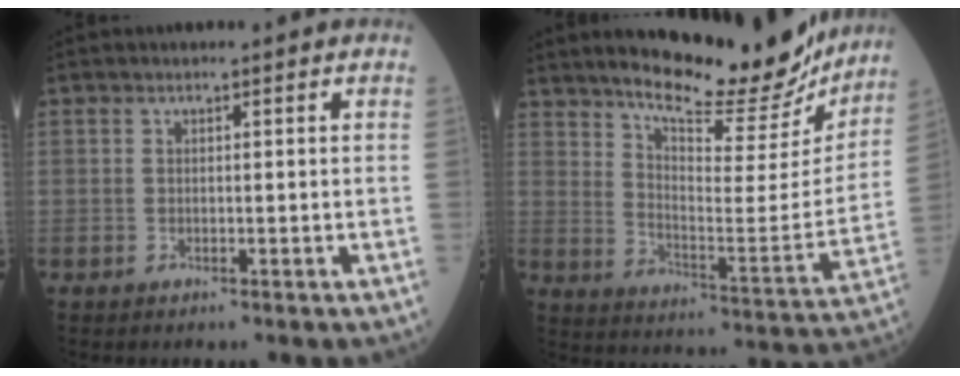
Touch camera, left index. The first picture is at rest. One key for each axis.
{"total": 20.1, "fx": 18.0, "fy": 3.6, "fz": 8.2, "tx": -0.113, "ty": -0.040, "tz": 0.250}